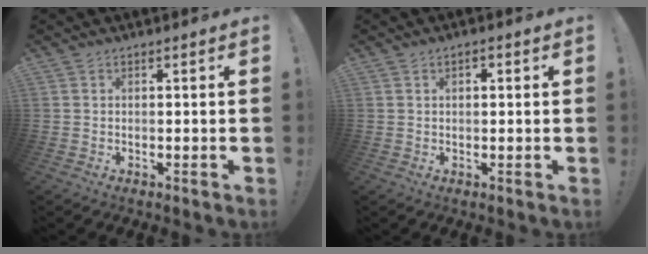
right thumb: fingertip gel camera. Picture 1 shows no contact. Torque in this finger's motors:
{"motor_torque": [-0.02, -0.34, -0.05, 0.06, -0.02]}